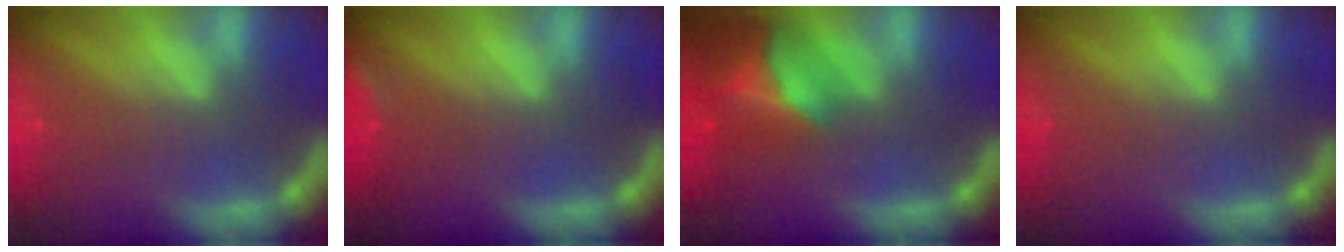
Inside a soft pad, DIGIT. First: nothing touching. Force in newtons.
{"total": 1.4}
{"total": 8.4}
{"total": 0.0}